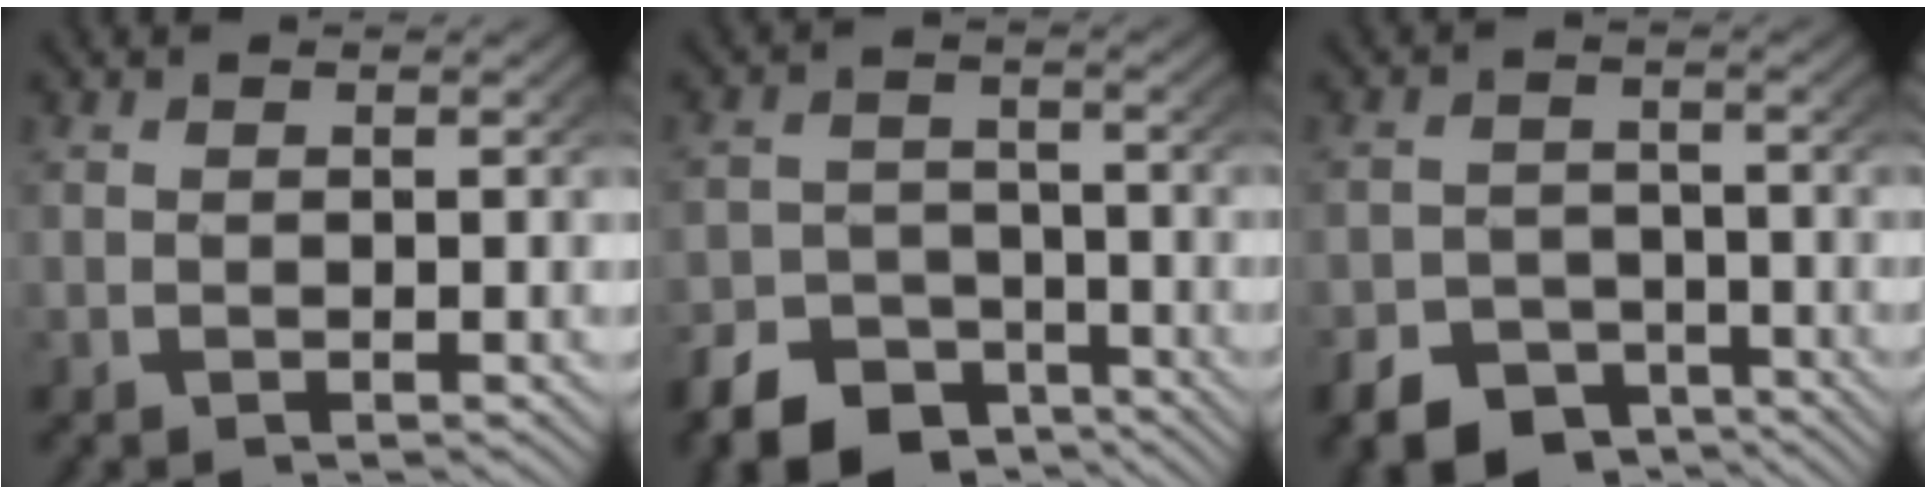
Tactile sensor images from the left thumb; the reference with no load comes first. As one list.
[{"total": 8.9, "force": [-6.4, 5.5, 2.9], "torque": [-0.038, -0.031, -0.105]}, {"total": 8.0, "force": [-5.6, 5.2, 2.5], "torque": [-0.028, -0.028, -0.093]}]